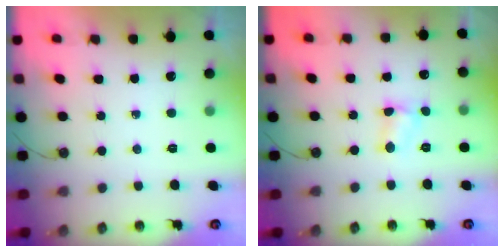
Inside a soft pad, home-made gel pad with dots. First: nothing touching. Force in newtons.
{"total": 4.5, "press": 4.4, "slide": 0.6}